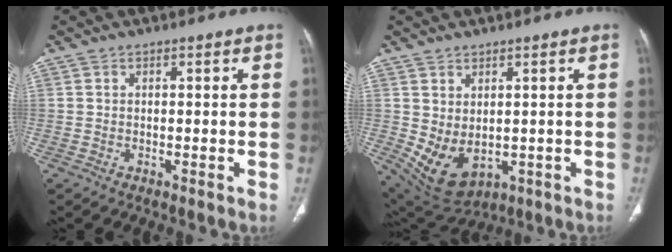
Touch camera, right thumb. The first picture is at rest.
{"total": 8.7, "force": [-0.6, 5.6, 6.7], "torque": [-0.110, -0.005, 0.022]}